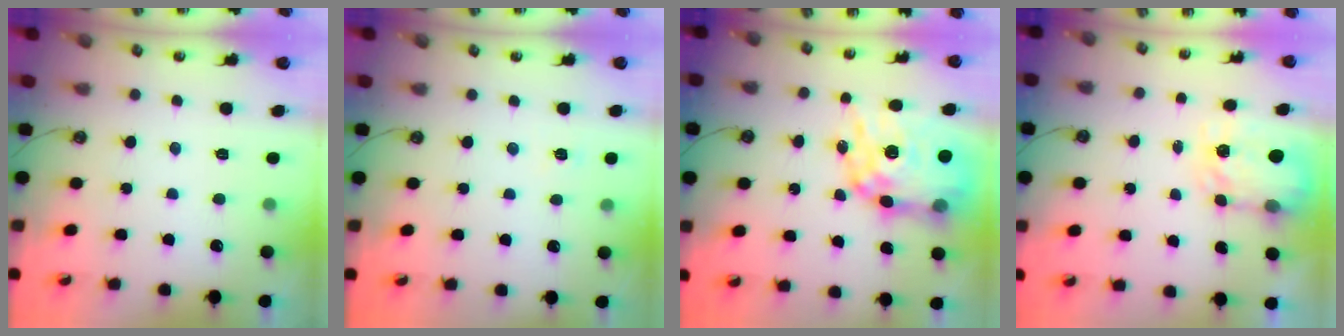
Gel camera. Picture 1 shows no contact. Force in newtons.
{"total": 2.2, "press": 2.2, "slide": 0.3}
{"total": 19.9, "press": 19.9, "slide": 1.5}
{"total": 3.8, "press": 3.8, "slide": 0.5}